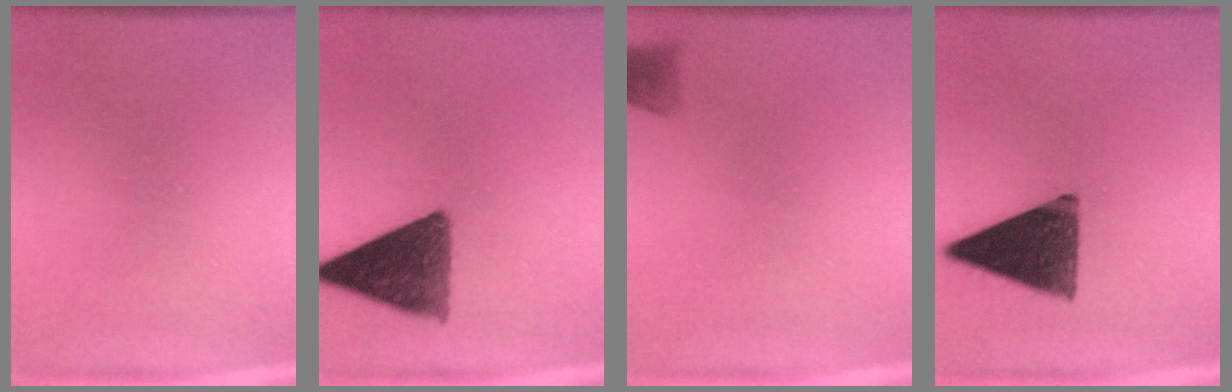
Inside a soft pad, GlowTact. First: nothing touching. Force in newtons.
{"total": 11.0}
{"total": 2.0}
{"total": 12.9}